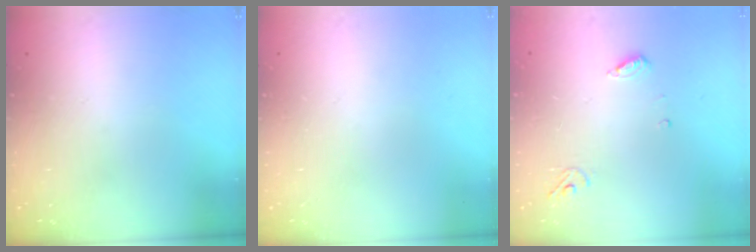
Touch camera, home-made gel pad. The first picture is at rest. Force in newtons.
{"total": 0.0}
{"total": 3.6, "press": 3.6, "slide": 0.3}